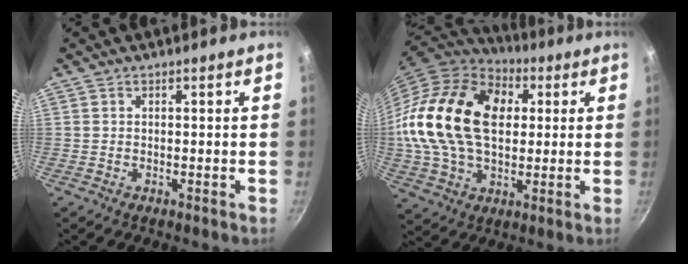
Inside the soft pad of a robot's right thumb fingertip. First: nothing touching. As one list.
[{"total": 25.3, "force": [3.9, 16.8, 18.5], "torque": [-0.324, 0.021, 0.062]}]